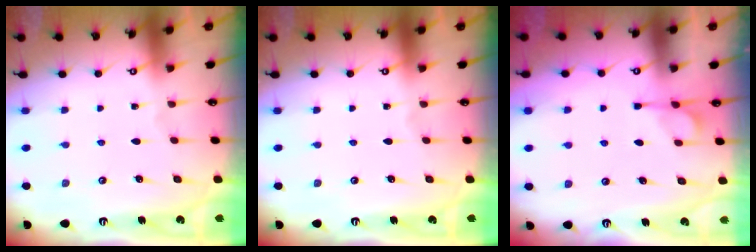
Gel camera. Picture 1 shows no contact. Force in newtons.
{"total": 0.0}
{"total": 1.9, "press": 1.6, "slide": 1.1}